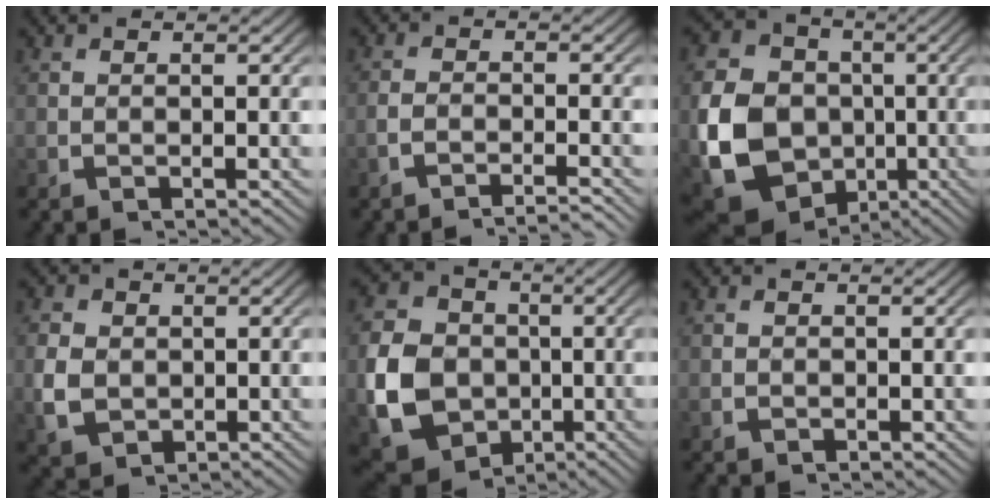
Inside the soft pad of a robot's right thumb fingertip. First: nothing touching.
{"total": 3.0, "force": [-2.7, 0.7, 1.2], "torque": [-0.027, -0.007, -0.045]}
{"total": 16.6, "force": [-3.5, 14.0, 8.2], "torque": [-0.214, -0.081, -0.043]}
{"total": 4.9, "force": [-0.4, 4.1, 2.7], "torque": [-0.076, -0.025, 0.009]}
{"total": 14.7, "force": [-3.3, 12.5, 7.1], "torque": [-0.185, -0.062, -0.044]}
{"total": 0.9, "force": [0.0, 0.7, 0.4], "torque": [-0.013, -0.008, 0.004]}